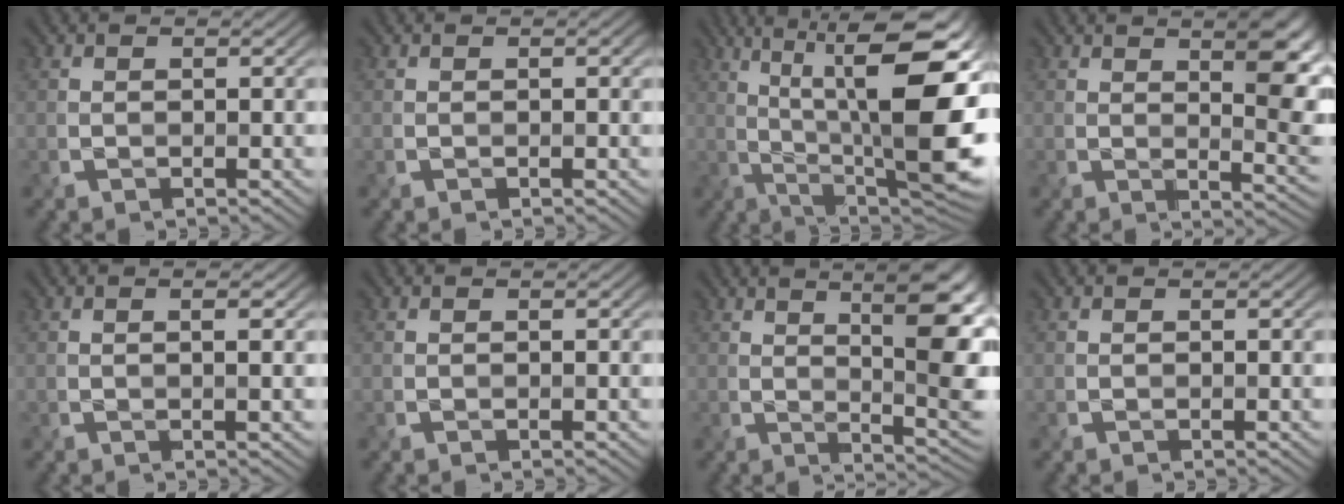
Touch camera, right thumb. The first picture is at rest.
{"total": 0.6, "force": [0.1, 0.3, 0.5], "torque": [-0.006, 0.000, 0.005]}
{"total": 17.8, "force": [3.4, 5.4, 16.6], "torque": [-0.251, 0.029, 0.054]}
{"total": 8.1, "force": [3.2, 2.1, 7.2], "torque": [-0.100, 0.002, 0.053]}
{"total": 1.2, "force": [0.1, 0.0, 1.2], "torque": [-0.018, 0.000, -0.001]}
{"total": 0.0}
{"total": 11.7, "force": [3.6, 2.8, 10.8], "torque": [-0.140, 0.012, 0.054]}
{"total": 0.0}